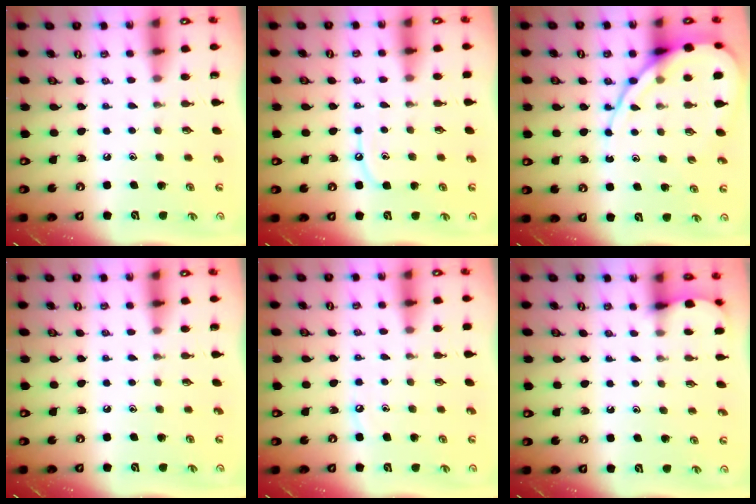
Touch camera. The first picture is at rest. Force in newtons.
{"total": 5.8, "press": 5.8, "slide": 0.5}
{"total": 12.6, "press": 12.6, "slide": 1.5}
{"total": 0.0}
{"total": 4.2, "press": 4.2, "slide": 0.6}
{"total": 2.1, "press": 2.1, "slide": 0.2}